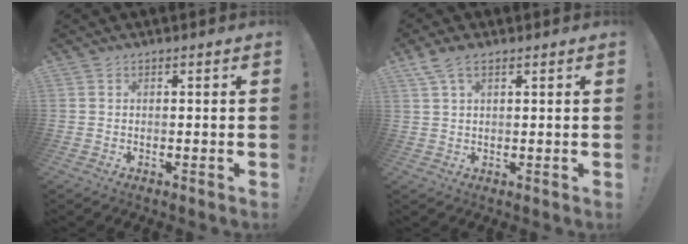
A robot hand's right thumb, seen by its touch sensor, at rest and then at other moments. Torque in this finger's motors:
{"motor_torque": [-0.04, -0.03, 0.49, 0.29, 0.18]}